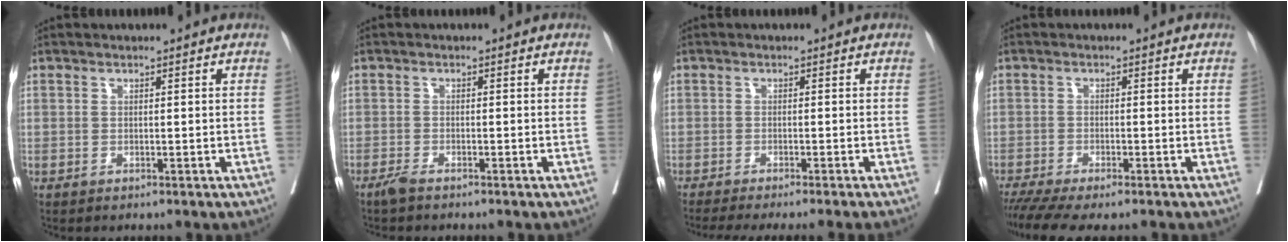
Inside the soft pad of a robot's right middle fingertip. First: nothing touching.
{"total": 1.8, "force": [-1.4, 0.3, 1.0], "torque": [-0.023, -0.002, -0.028]}
{"total": 9.2, "force": [-8.1, -1.4, 4.1], "torque": [-0.027, -0.025, -0.115]}
{"total": 7.8, "force": [-6.3, 1.1, 4.4], "torque": [-0.063, -0.013, -0.102]}